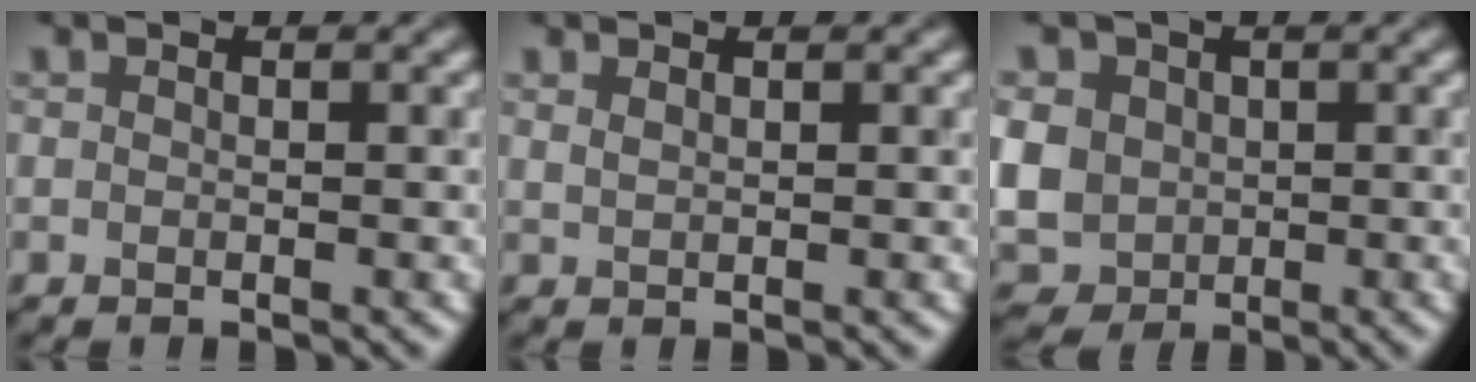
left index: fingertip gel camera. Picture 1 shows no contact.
{"total": 0.6, "force": [0.6, 0.0, 0.0], "torque": [0.000, 0.005, 0.012]}
{"total": 6.2, "force": [0.5, 5.6, 2.5], "torque": [-0.072, 0.012, -0.005]}